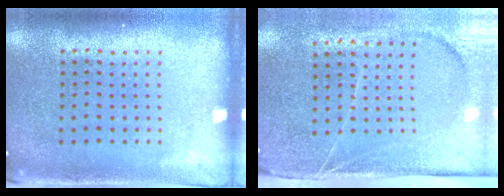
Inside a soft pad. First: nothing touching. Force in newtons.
{"total": 4.2, "press": 3.4, "slide": 2.3}